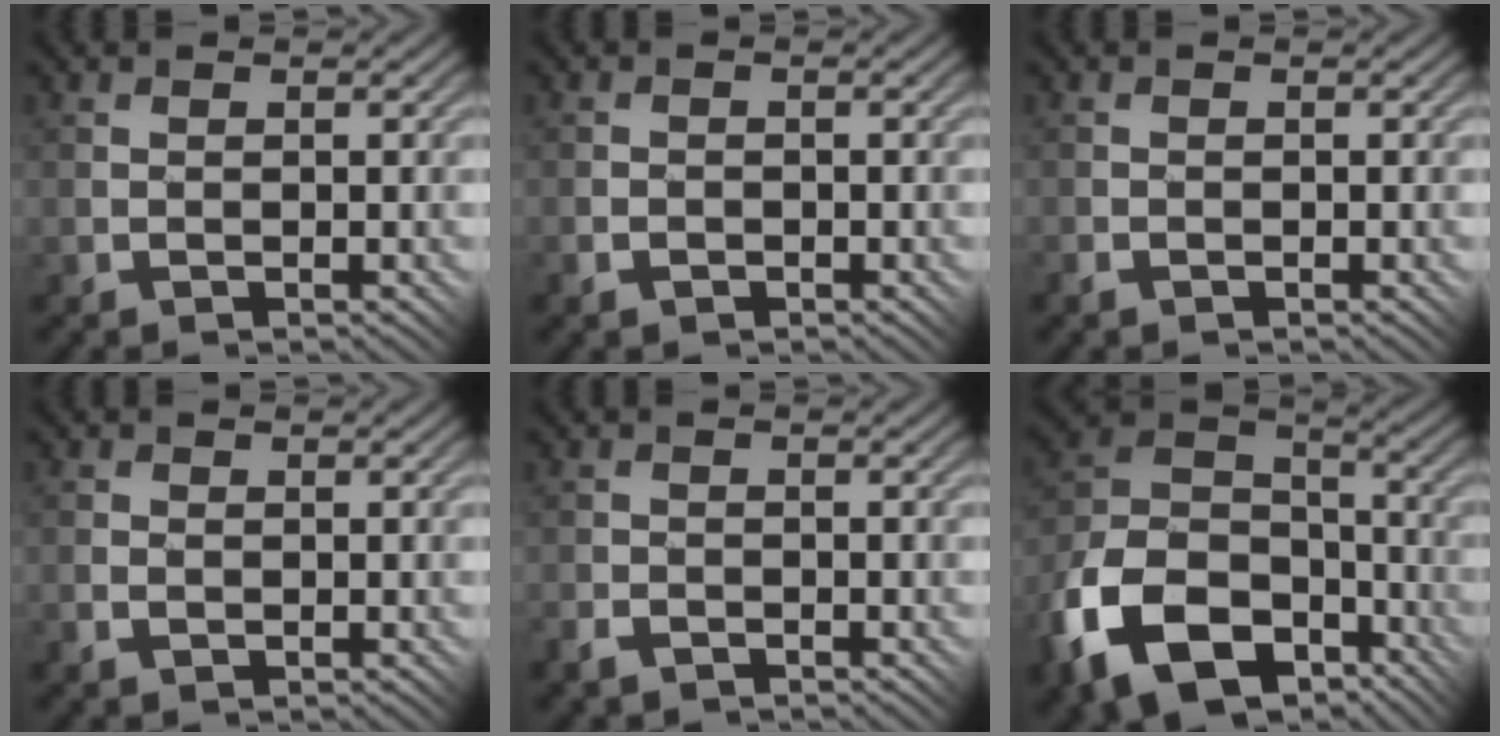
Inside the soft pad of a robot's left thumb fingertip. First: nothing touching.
{"total": 1.2, "force": [-0.8, 0.8, 0.2], "torque": [0.000, 0.001, -0.016]}
{"total": 0.7, "force": [-0.6, 0.4, 0.1], "torque": [-0.002, -0.002, -0.014]}
{"total": 1.5, "force": [-0.4, 1.2, 0.7], "torque": [-0.010, -0.001, -0.007]}
{"total": 2.0, "force": [-1.5, 1.1, 0.5], "torque": [-0.018, -0.004, -0.036]}
{"total": 16.0, "force": [-9.0, 9.9, 8.7], "torque": [-0.207, -0.033, -0.171]}